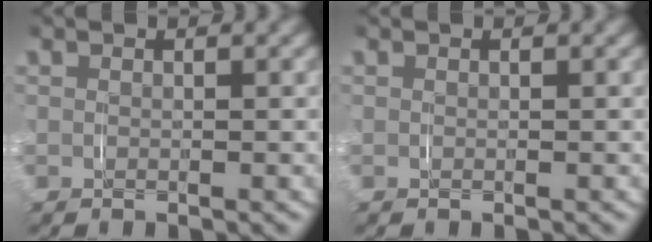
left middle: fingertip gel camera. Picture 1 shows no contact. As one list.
[{"total": 0.0}]